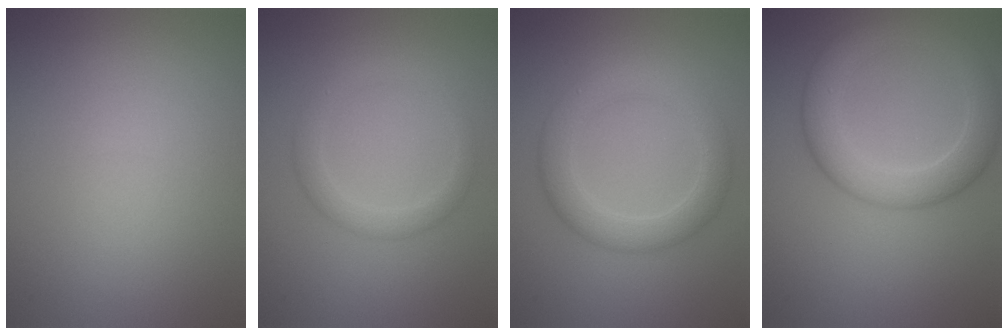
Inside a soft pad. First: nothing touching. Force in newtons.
{"total": 2.3, "press": 2.3, "slide": 0.1}
{"total": 4.3, "press": 4.3, "slide": 0.3}
{"total": 5.7, "press": 5.7, "slide": 0.2}